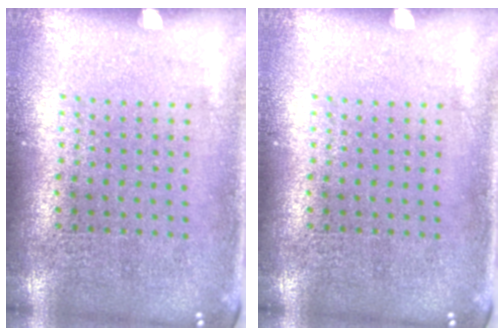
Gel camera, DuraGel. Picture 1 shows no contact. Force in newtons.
{"total": 0.0}